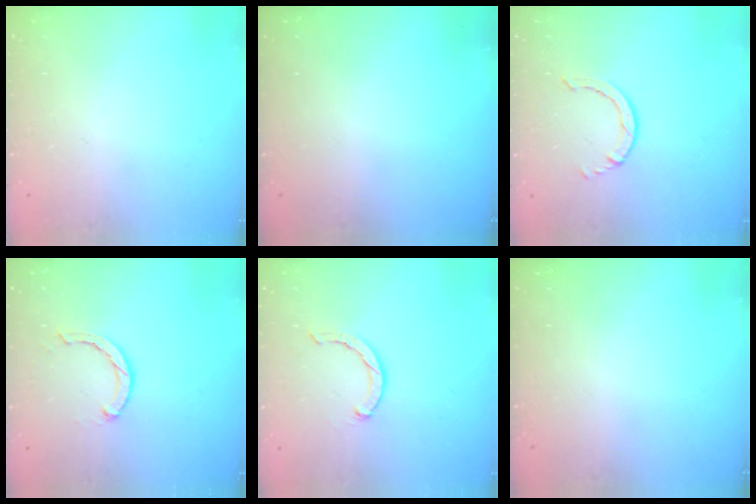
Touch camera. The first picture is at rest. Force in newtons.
{"total": 0.0}
{"total": 0.8, "press": 0.7, "slide": 0.2}
{"total": 2.4, "press": 2.3, "slide": 0.4}
{"total": 1.8, "press": 1.8, "slide": 0.4}
{"total": 0.0}